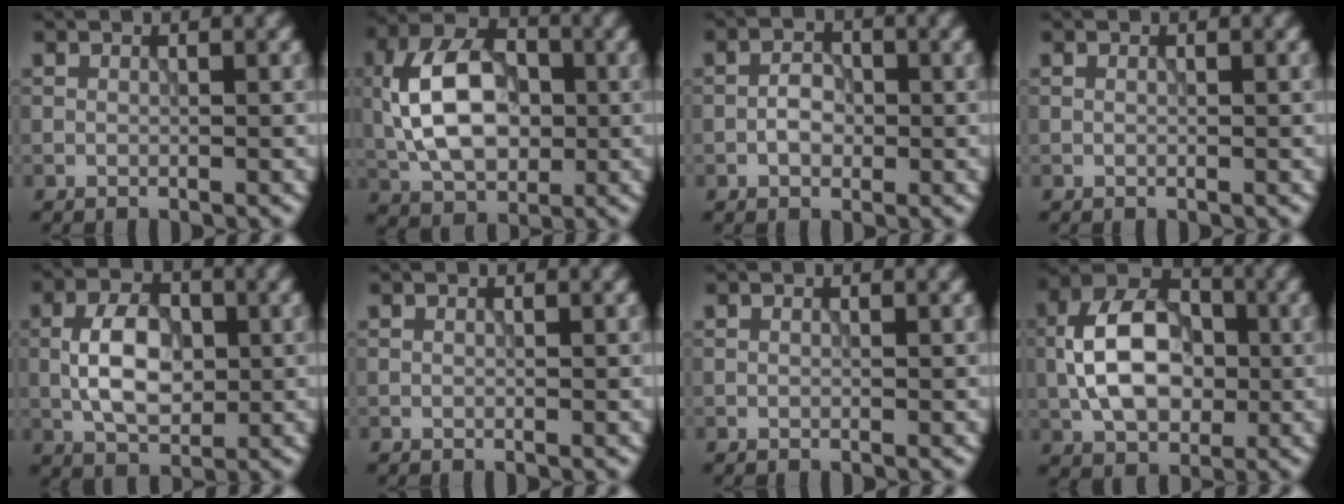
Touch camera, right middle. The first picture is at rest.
{"total": 9.1, "force": [0.1, 5.8, 6.9], "torque": [-0.139, 0.013, -0.010]}
{"total": 2.1, "force": [-0.6, 1.4, 1.5], "torque": [-0.025, 0.006, -0.015]}
{"total": 0.0}
{"total": 5.6, "force": [-0.3, 3.3, 4.5], "torque": [-0.083, 0.004, -0.008]}
{"total": 0.0}
{"total": 0.0}
{"total": 8.5, "force": [-0.6, 5.5, 6.4], "torque": [-0.119, 0.016, -0.021]}